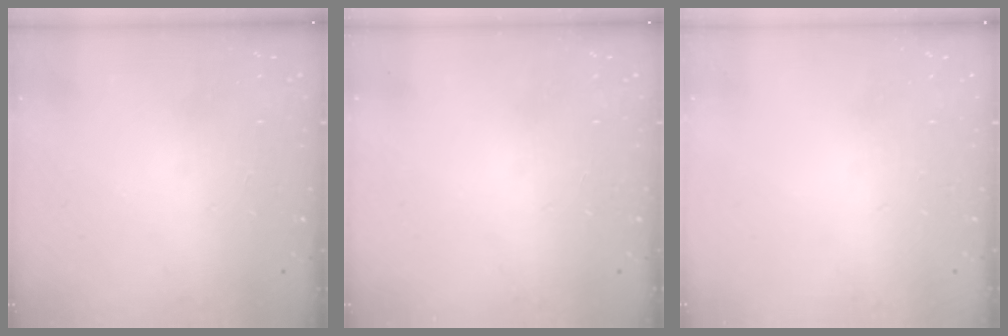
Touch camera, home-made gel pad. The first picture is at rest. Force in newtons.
{"total": 0.0}
{"total": 0.0}